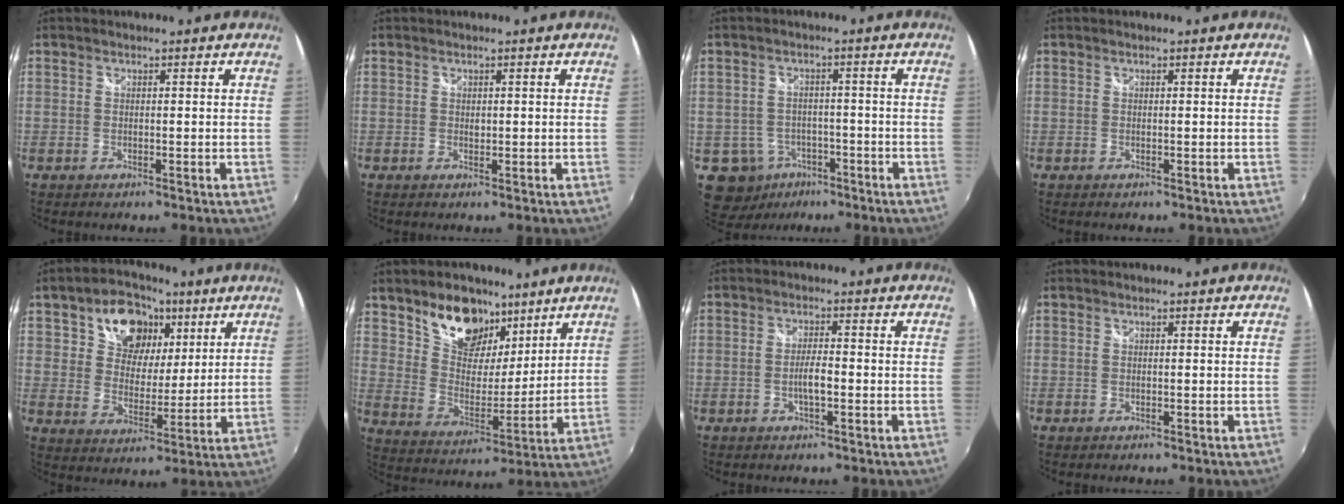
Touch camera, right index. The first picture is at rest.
{"total": 0.6, "force": [0.1, 0.5, 0.3], "torque": [-0.004, 0.000, 0.002]}
{"total": 8.6, "force": [-4.0, 7.4, 1.7], "torque": [-0.065, 0.017, -0.048]}
{"total": 0.0}
{"total": 13.9, "force": [6.6, 9.8, 7.2], "torque": [-0.138, 0.024, 0.114]}
{"total": 14.5, "force": [9.6, 8.6, 6.7], "torque": [-0.125, 0.014, 0.175]}
{"total": 3.3, "force": [-1.1, 0.6, 3.1], "torque": [-0.060, -0.001, -0.020]}
{"total": 0.0}